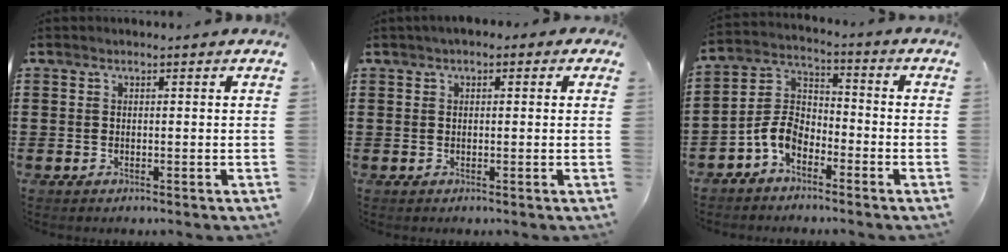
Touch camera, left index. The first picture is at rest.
{"total": 1.3, "force": [0.1, 0.8, 1.0], "torque": [-0.020, 0.006, 0.000]}
{"total": 6.5, "force": [-4.2, 3.7, 3.4], "torque": [-0.099, -0.001, -0.093]}